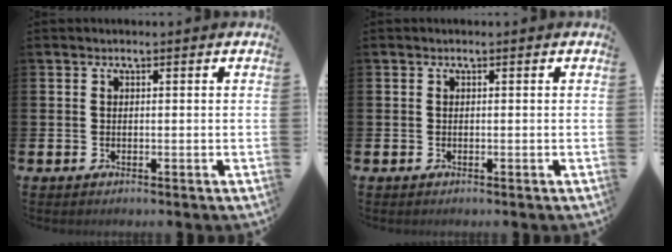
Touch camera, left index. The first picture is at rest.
{"total": 0.0}